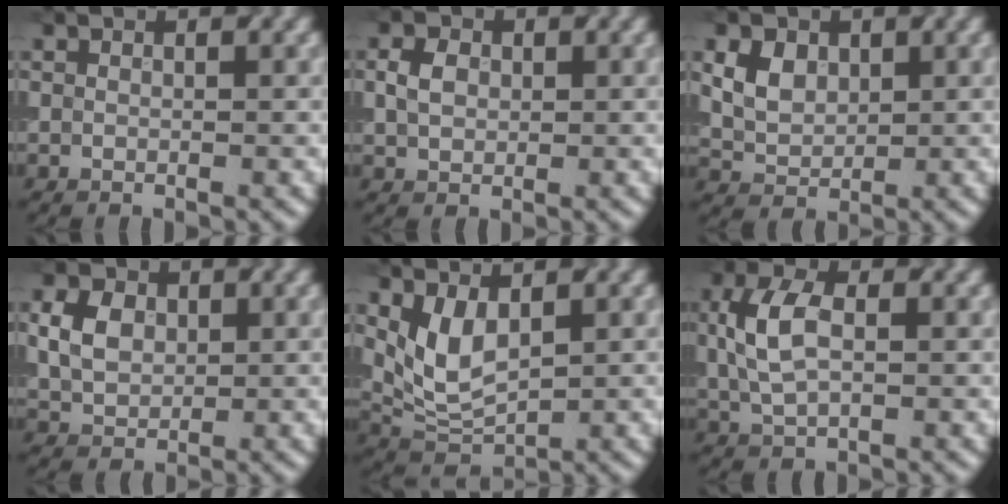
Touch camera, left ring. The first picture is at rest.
{"total": 2.3, "force": [0.2, 1.7, 1.5], "torque": [-0.035, 0.008, 0.007]}
{"total": 5.1, "force": [2.0, 3.6, 3.0], "torque": [-0.072, 0.021, 0.040]}
{"total": 3.7, "force": [0.7, 2.8, 2.4], "torque": [-0.057, 0.009, 0.019]}
{"total": 4.2, "force": [1.2, 2.3, 3.3], "torque": [-0.074, 0.000, 0.035]}
{"total": 5.0, "force": [0.6, 2.9, 4.0], "torque": [-0.096, 0.011, 0.017]}